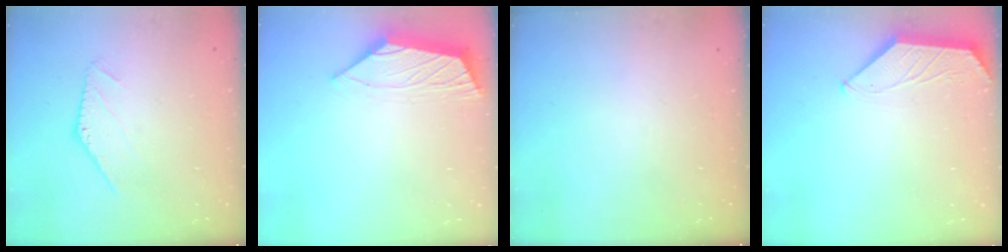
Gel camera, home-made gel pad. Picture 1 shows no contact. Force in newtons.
{"total": 4.3, "press": 4.2, "slide": 0.7}
{"total": 0.0}
{"total": 0.5, "press": 0.5, "slide": 0.2}